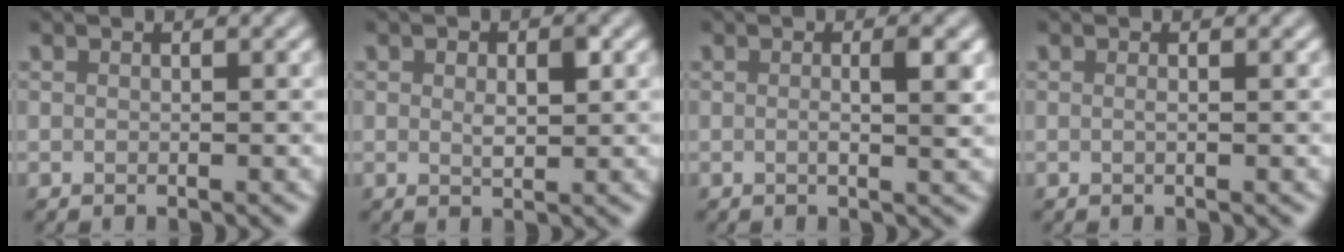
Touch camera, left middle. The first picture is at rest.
{"total": 2.1, "force": [0.4, 1.1, 1.7], "torque": [-0.026, -0.001, 0.007]}
{"total": 2.4, "force": [0.2, 0.4, 2.3], "torque": [-0.035, -0.001, 0.000]}
{"total": 0.6, "force": [0.0, 0.1, 0.5], "torque": [-0.009, 0.002, -0.001]}